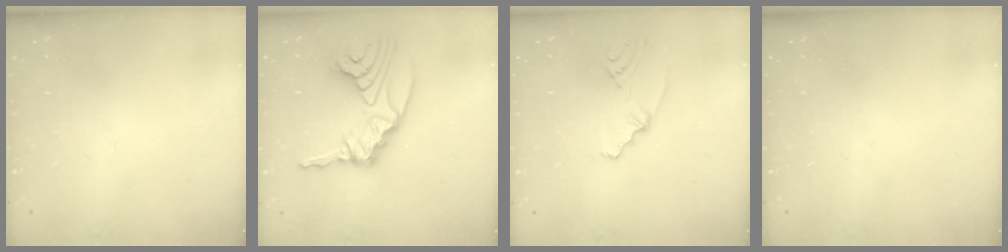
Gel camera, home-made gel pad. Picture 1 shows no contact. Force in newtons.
{"total": 15.6, "press": 15.4, "slide": 2.1}
{"total": 2.5, "press": 2.1, "slide": 1.4}
{"total": 0.0}